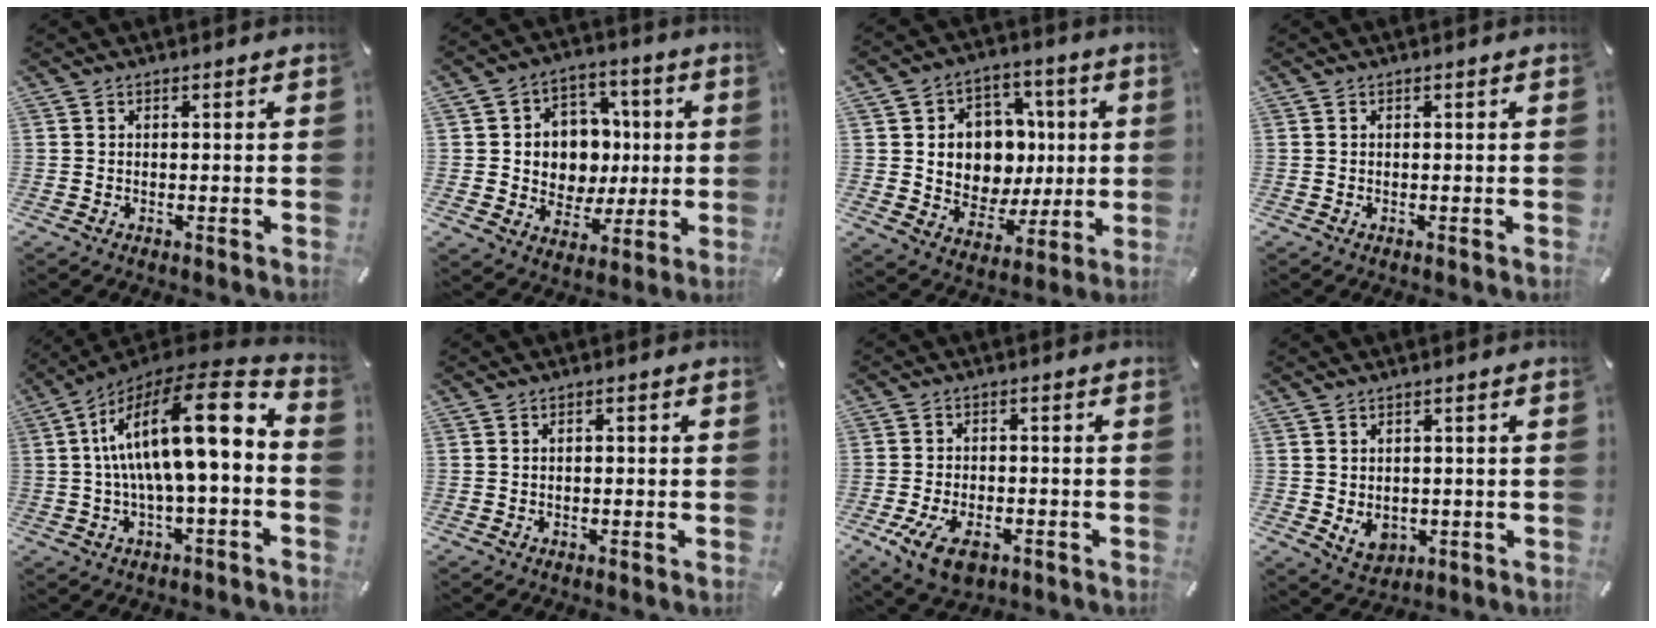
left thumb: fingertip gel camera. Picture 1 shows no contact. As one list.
[{"total": 10.6, "force": [0.3, 10.3, 2.5], "torque": [-0.035, -0.003, 0.017]}, {"total": 11.8, "force": [1.1, 11.1, 3.8], "torque": [-0.047, -0.013, 0.032]}, {"total": 0.0}, {"total": 20.7, "force": [2.8, 7.1, 19.3], "torque": [-0.321, -0.018, 0.042]}, {"total": 1.0, "force": [-0.2, 0.6, 0.8], "torque": [-0.015, 0.003, -0.005]}, {"total": 8.1, "force": [-3.9, 4.7, 5.4], "torque": [-0.114, 0.010, -0.067]}, {"total": 4.9, "force": [-0.5, 4.2, 2.5], "torque": [-0.033, -0.005, -0.010]}]